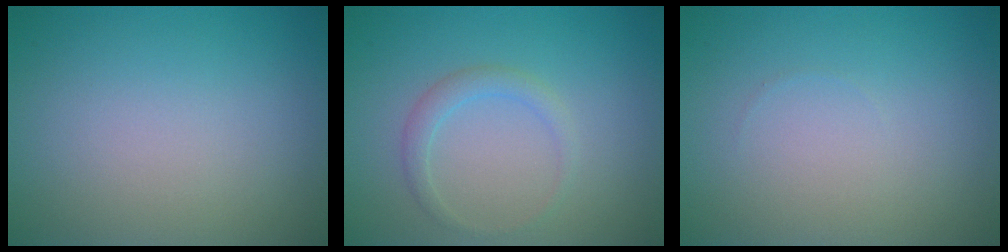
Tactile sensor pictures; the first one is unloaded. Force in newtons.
{"total": 1.6, "press": 1.6, "slide": 0.1}
{"total": 0.0}